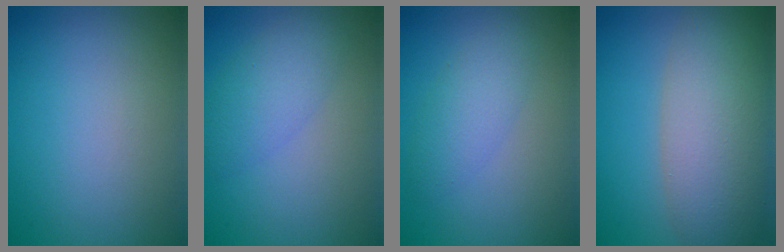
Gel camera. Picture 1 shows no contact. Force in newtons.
{"total": 3.5, "press": 3.4, "slide": 0.1}
{"total": 2.8, "press": 2.8, "slide": 0.1}
{"total": 8.7, "press": 8.7, "slide": 0.5}